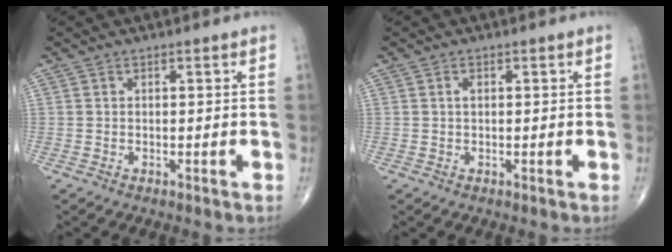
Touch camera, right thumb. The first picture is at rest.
{"total": 1.1, "force": [0.2, 0.6, 0.8], "torque": [-0.016, 0.003, 0.003]}